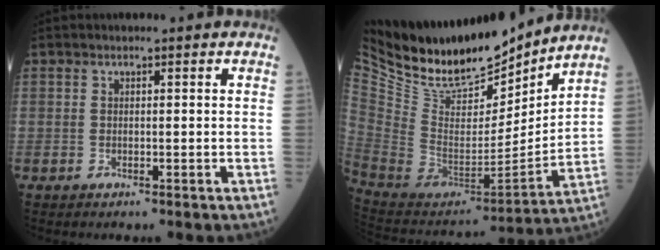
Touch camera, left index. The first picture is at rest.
{"total": 19.7, "force": [17.6, 5.1, 7.2], "torque": [-0.146, -0.030, 0.311]}